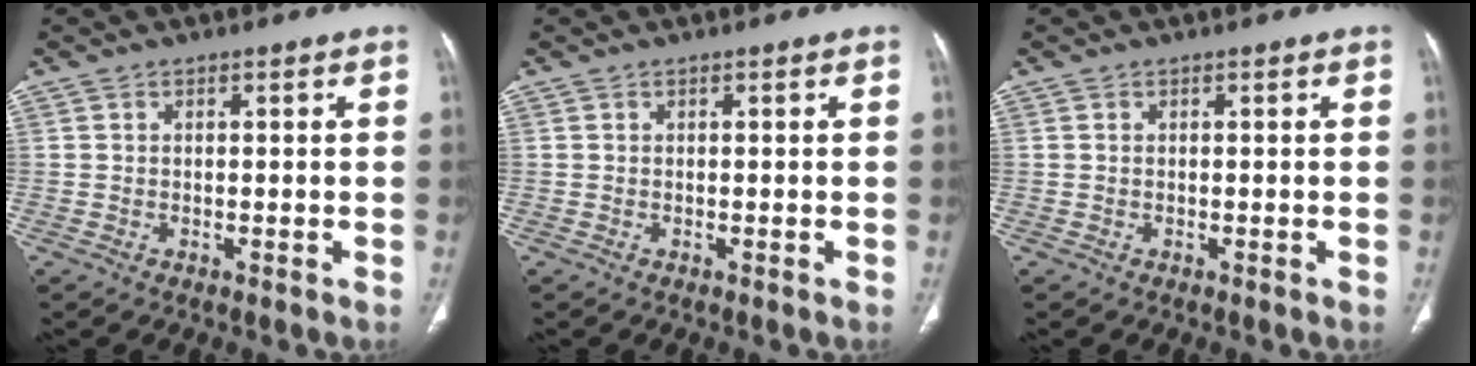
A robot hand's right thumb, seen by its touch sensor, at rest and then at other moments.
{"total": 0.0}
{"total": 0.0}